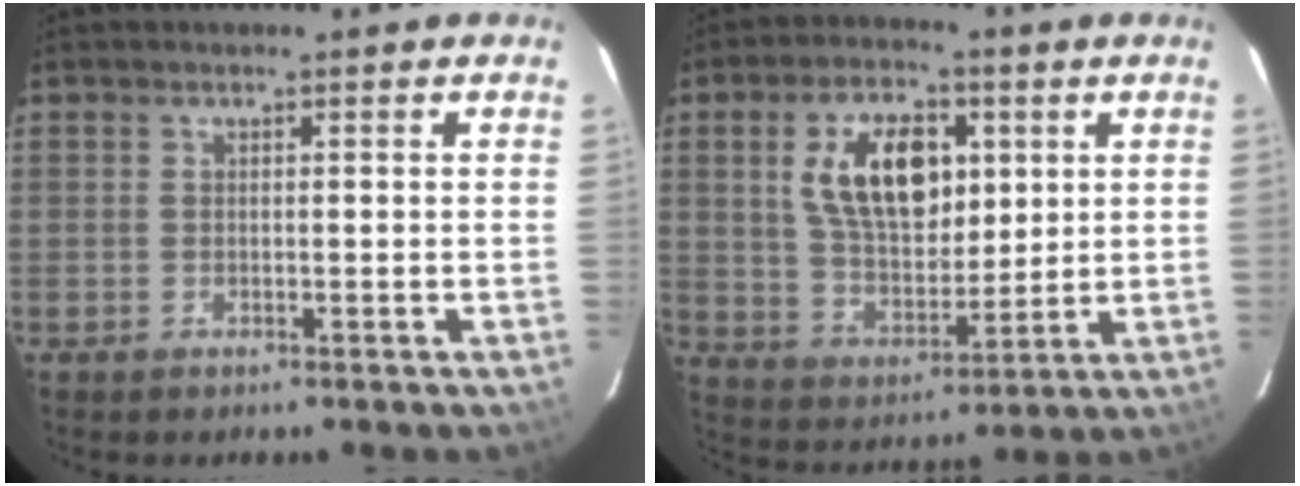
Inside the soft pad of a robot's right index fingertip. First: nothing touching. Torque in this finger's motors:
{"motor_torque": [1.76, 0.38, 0.60, 0.17]}